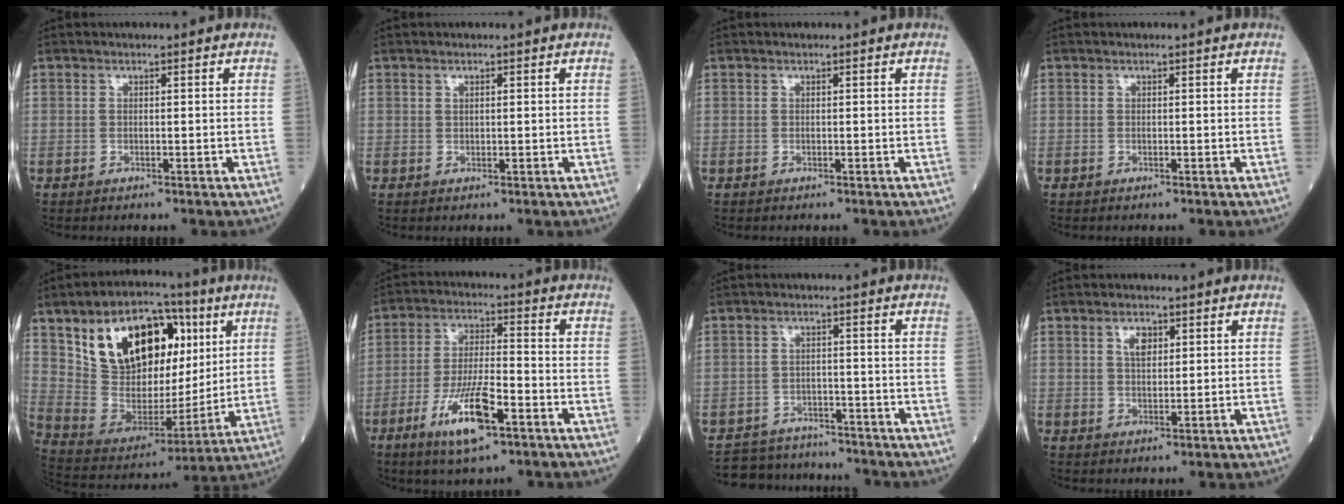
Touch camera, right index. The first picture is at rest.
{"total": 0.6, "force": [0.3, 0.3, 0.4], "torque": [-0.007, -0.001, 0.006]}
{"total": 0.0}
{"total": 0.0}
{"total": 20.8, "force": [8.2, 11.6, 15.3], "torque": [-0.266, 0.032, 0.151]}
{"total": 11.1, "force": [-5.4, 2.2, 9.5], "torque": [-0.184, -0.013, -0.095]}
{"total": 7.9, "force": [-7.2, 3.2, 0.2], "torque": [0.004, 0.018, -0.103]}
{"total": 2.8, "force": [1.2, 1.4, 2.1], "torque": [-0.038, 0.003, 0.023]}